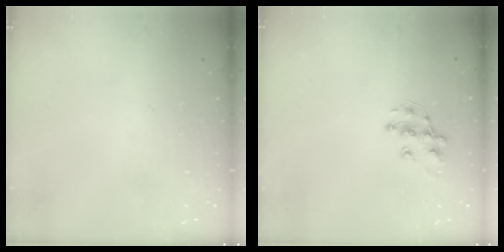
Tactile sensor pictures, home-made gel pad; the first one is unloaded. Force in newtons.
{"total": 9.8, "press": 9.8, "slide": 0.6}